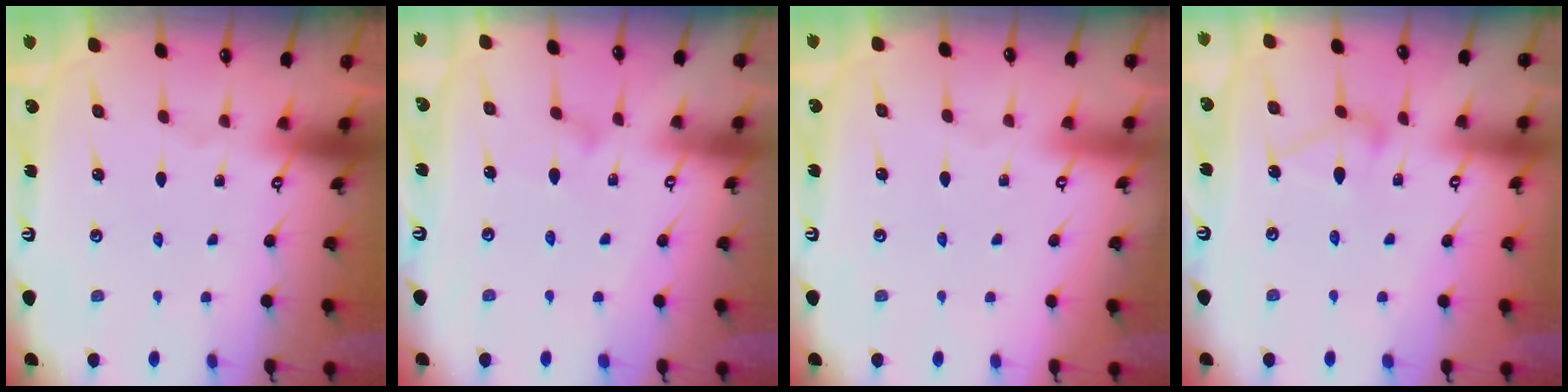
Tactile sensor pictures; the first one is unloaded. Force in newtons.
{"total": 8.0, "press": 8.0, "slide": 0.3}
{"total": 3.9, "press": 3.9, "slide": 0.1}
{"total": 8.1, "press": 8.1, "slide": 0.4}